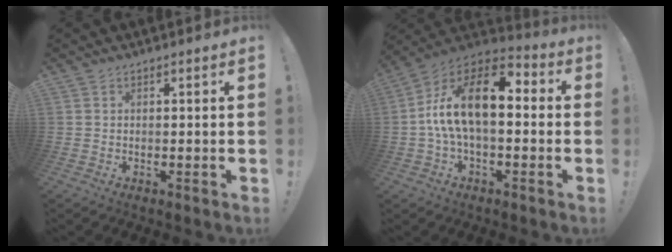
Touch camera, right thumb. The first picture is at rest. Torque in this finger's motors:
{"motor_torque": [2.50, 2.51, 0.58, -0.13, 0.46]}